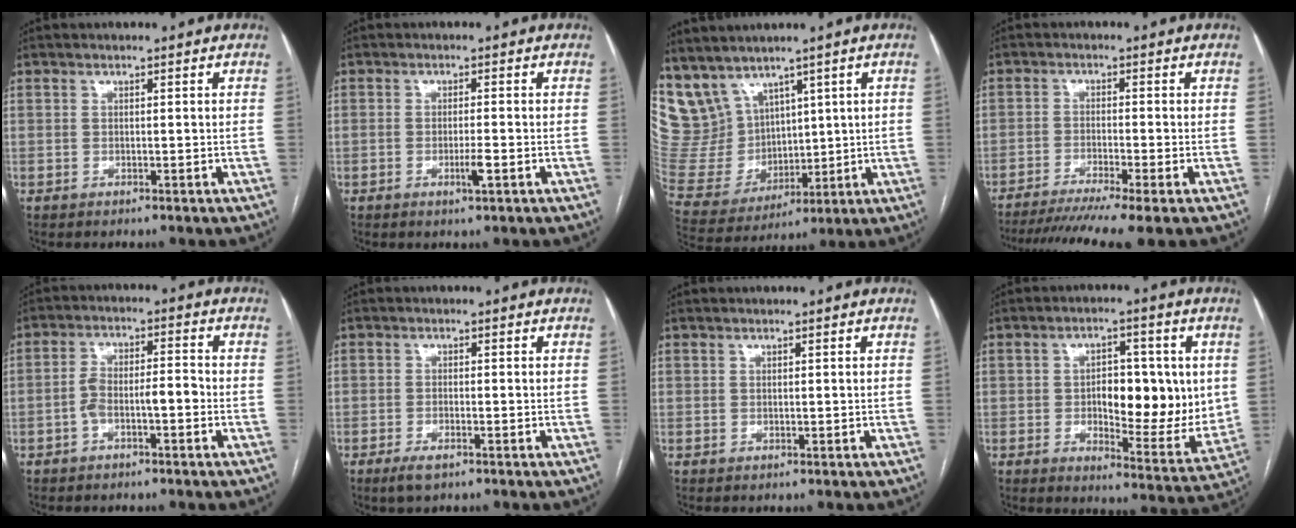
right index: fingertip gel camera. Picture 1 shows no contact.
{"total": 2.4, "force": [-1.0, 0.0, 2.2], "torque": [-0.038, -0.003, -0.017]}
{"total": 12.0, "force": [8.8, 7.7, 2.7], "torque": [-0.086, 0.032, 0.207]}
{"total": 10.1, "force": [-8.0, -1.0, 6.1], "torque": [-0.088, -0.022, -0.125]}
{"total": 5.3, "force": [-2.0, 1.6, 4.7], "torque": [-0.088, 0.027, -0.032]}
{"total": 2.7, "force": [-1.7, 0.7, 1.9], "torque": [-0.041, -0.003, -0.030]}
{"total": 0.0}
{"total": 13.4, "force": [0.6, 5.6, 12.2], "torque": [-0.162, 0.003, 0.019]}